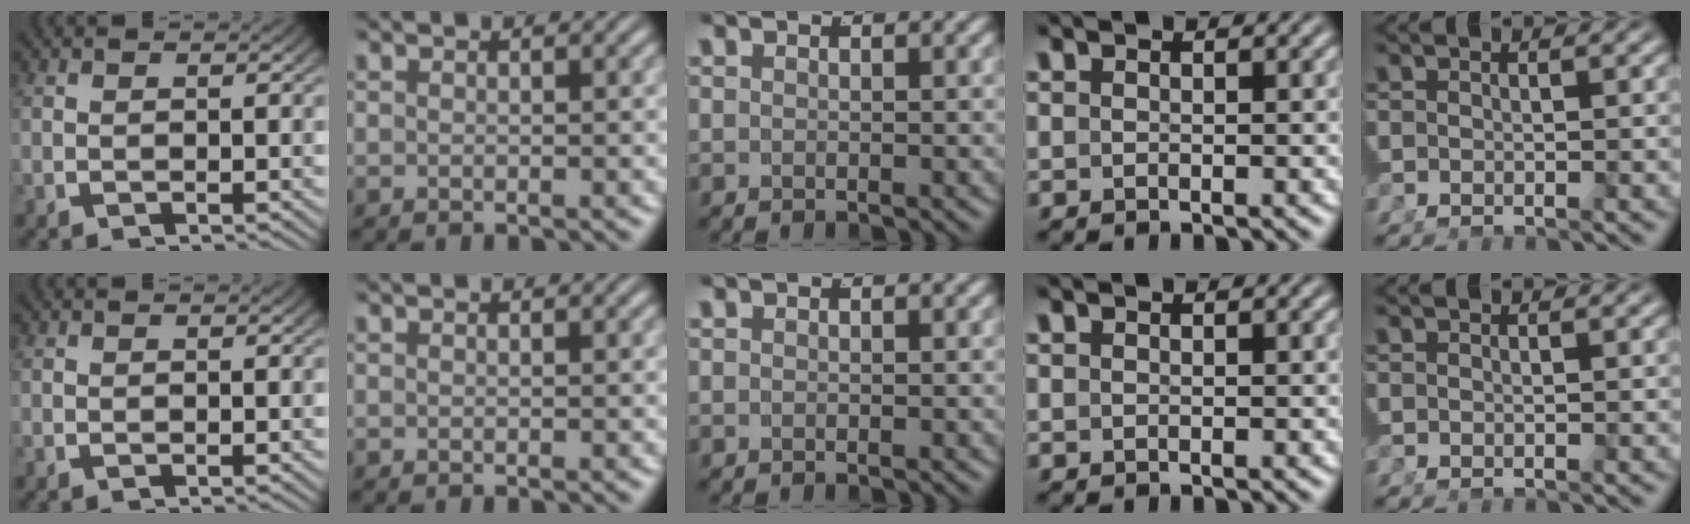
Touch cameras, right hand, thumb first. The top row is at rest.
{}